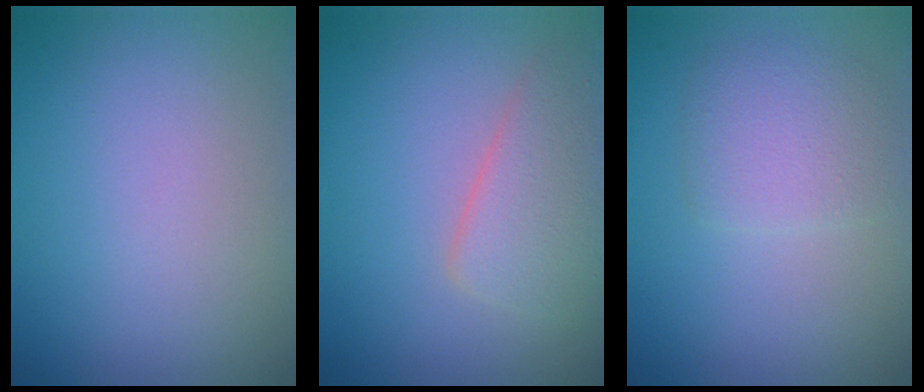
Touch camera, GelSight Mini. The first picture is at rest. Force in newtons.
{"total": 4.0, "press": 4.0, "slide": 0.1}
{"total": 2.8, "press": 2.8, "slide": 0.1}